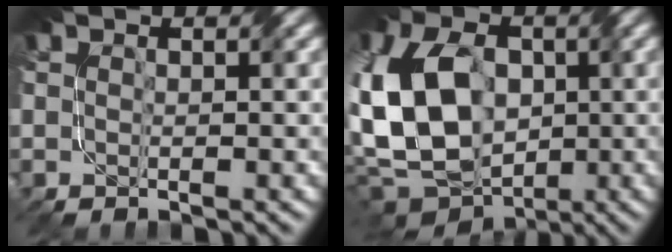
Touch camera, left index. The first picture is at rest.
{"total": 14.8, "force": [-1.6, 10.6, 10.3], "torque": [-0.245, -0.013, -0.028]}